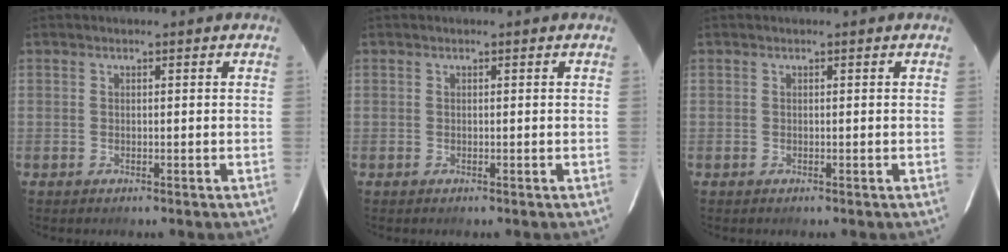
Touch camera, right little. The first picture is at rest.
{"total": 0.0}
{"total": 0.0}